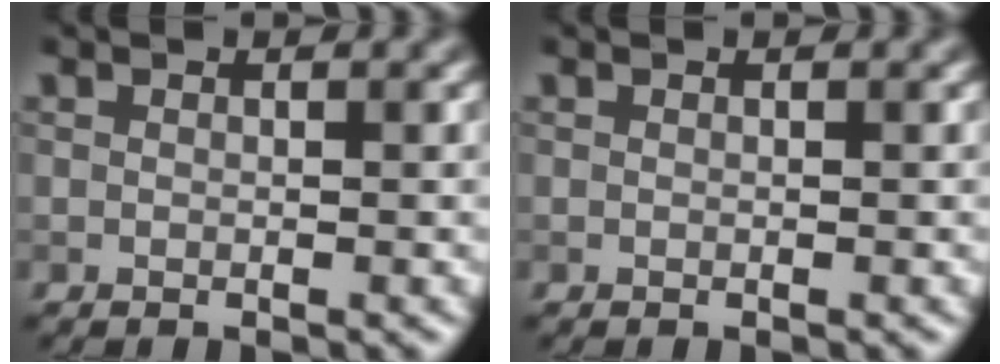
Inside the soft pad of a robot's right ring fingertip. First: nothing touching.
{"total": 0.0}